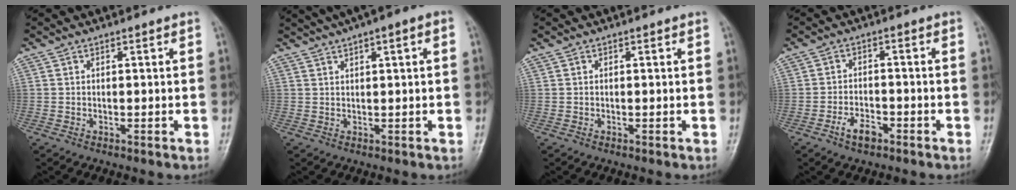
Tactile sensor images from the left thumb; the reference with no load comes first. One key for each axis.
{"total": 6.7, "fx": 3.4, "fy": 1.6, "fz": 5.5, "tx": -0.091, "ty": 0.022, "tz": 0.049}
{"total": 0.0}
{"total": 4.2, "fx": -2.5, "fy": 2.2, "fz": 2.5, "tx": -0.039, "ty": 0.017, "tz": -0.046}